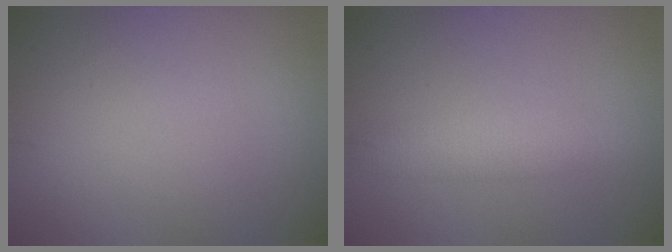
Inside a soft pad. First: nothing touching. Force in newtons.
{"total": 3.3, "press": 3.3, "slide": 0.0}